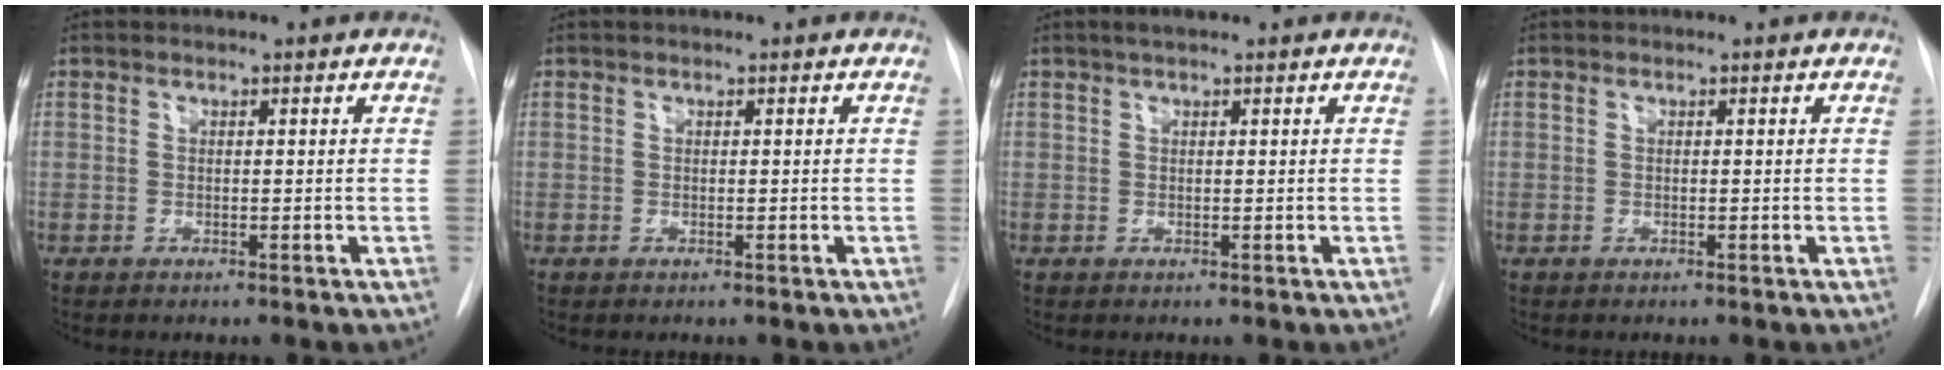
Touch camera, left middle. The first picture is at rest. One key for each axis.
{"total": 0.0}
{"total": 1.5, "fx": 1.1, "fy": 0.2, "fz": 1.0, "tx": -0.022, "ty": 0.009, "tz": 0.018}
{"total": 0.0}